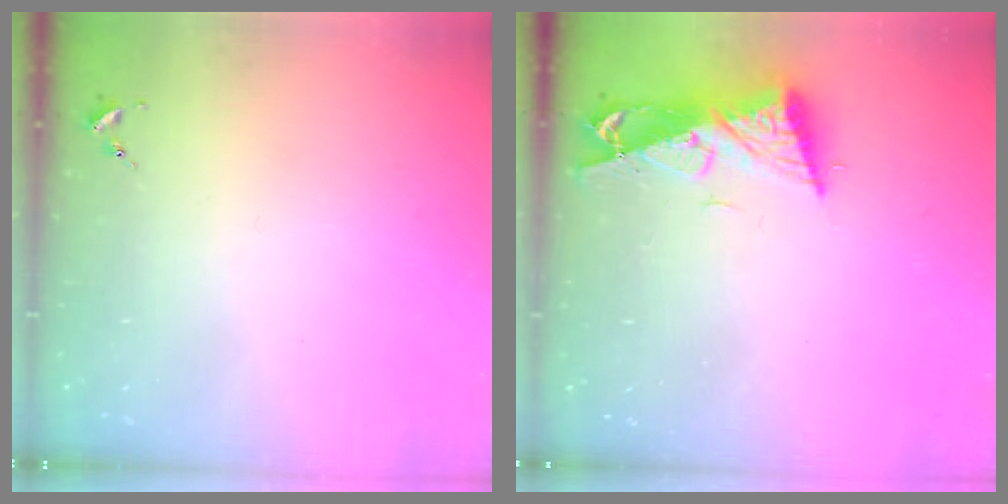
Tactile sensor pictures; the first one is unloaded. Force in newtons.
{"total": 9.7, "press": 9.7, "slide": 0.7}